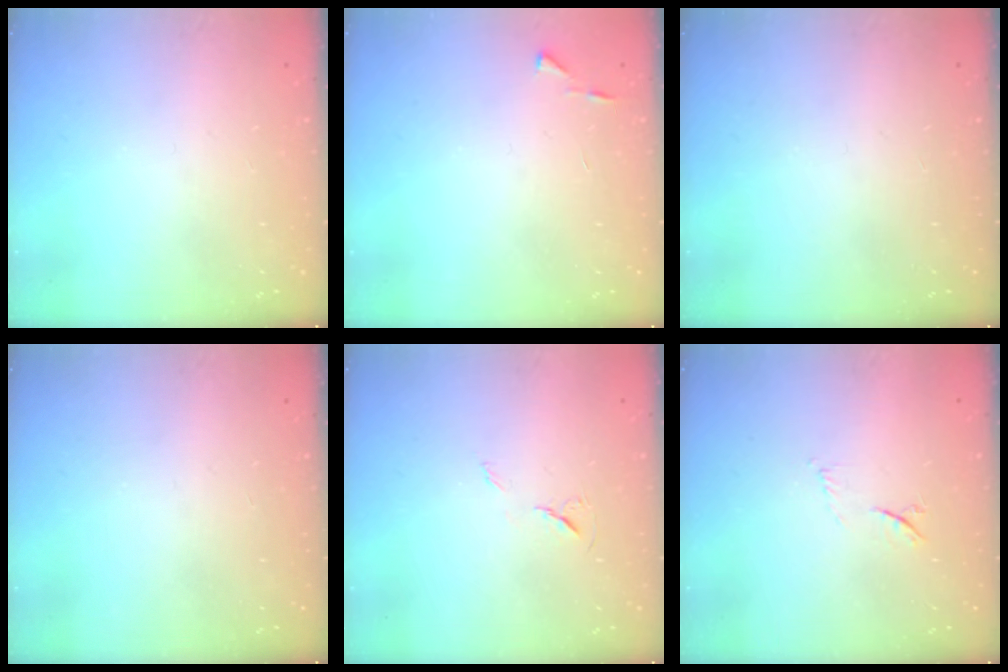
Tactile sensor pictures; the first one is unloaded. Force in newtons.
{"total": 3.1, "press": 3.1, "slide": 0.3}
{"total": 0.0}
{"total": 0.0}
{"total": 5.8, "press": 5.4, "slide": 2.2}
{"total": 4.7, "press": 4.6, "slide": 1.2}